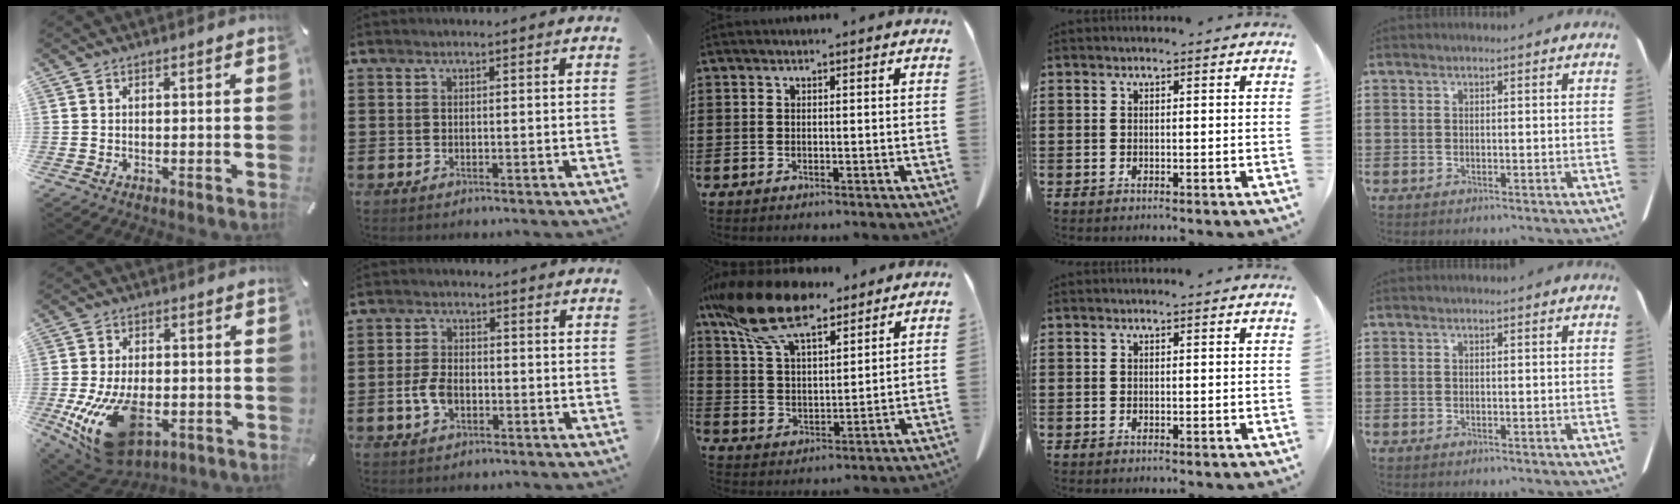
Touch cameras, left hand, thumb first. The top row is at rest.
{"thumb": {"total": 19.1, "force": [-5.3, 11.2, 14.5], "torque": [-0.275, 0.007, -0.075]}, "index": {"total": 4.4, "force": [-1.1, 2.5, 3.4], "torque": [-0.088, -0.006, -0.026]}, "middle": {"total": 13.9, "force": [10.5, 4.5, 7.9], "torque": [-0.191, -0.026, 0.191]}}